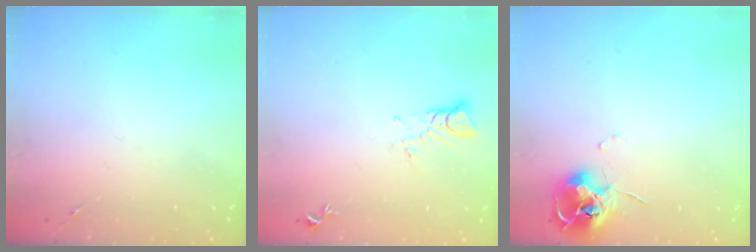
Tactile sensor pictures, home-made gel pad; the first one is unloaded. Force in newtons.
{"total": 4.0, "press": 4.0, "slide": 0.3}
{"total": 10.4, "press": 10.4, "slide": 0.9}